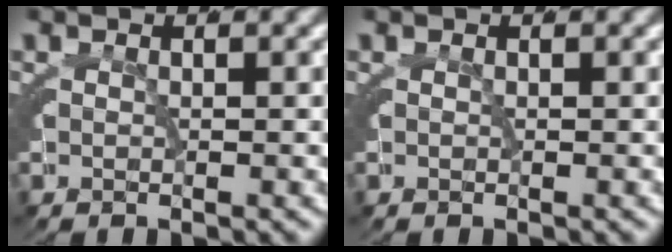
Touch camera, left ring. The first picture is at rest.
{"total": 0.0}